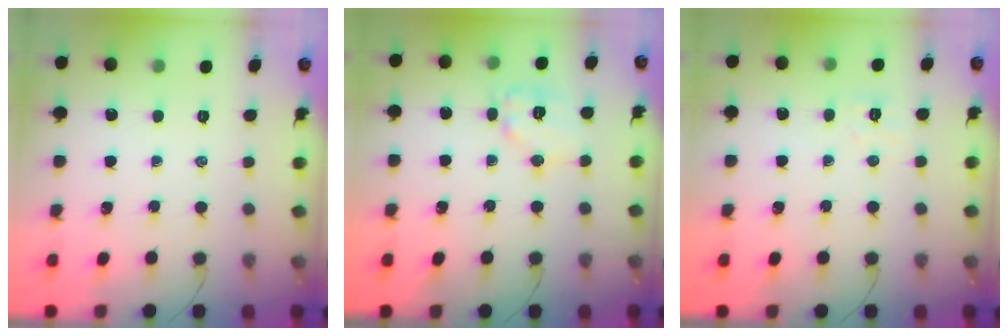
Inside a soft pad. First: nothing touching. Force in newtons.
{"total": 9.4, "press": 9.4, "slide": 0.2}
{"total": 4.4, "press": 4.3, "slide": 0.8}